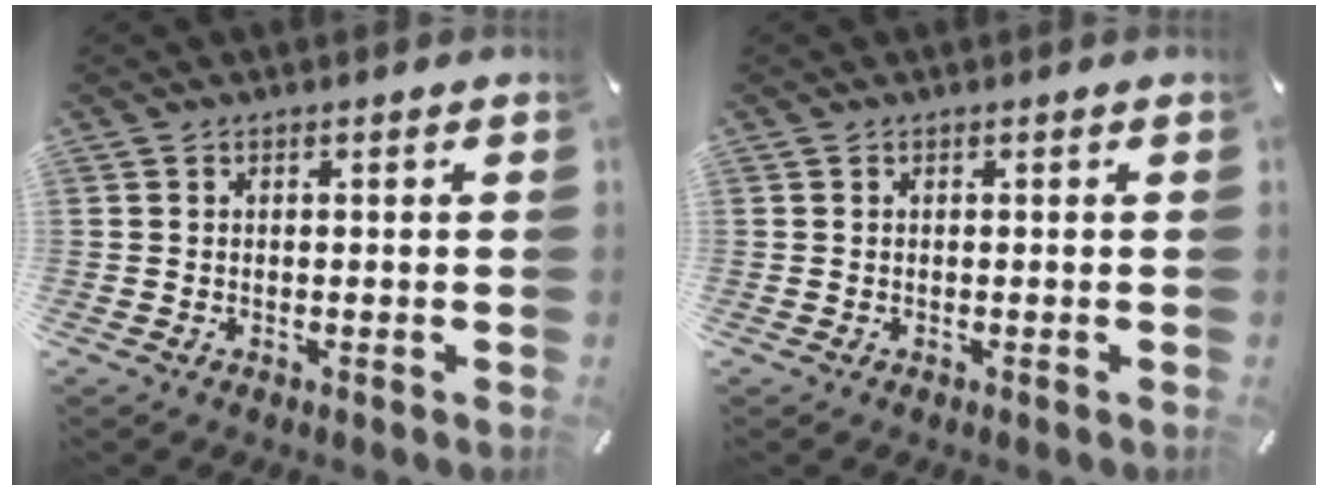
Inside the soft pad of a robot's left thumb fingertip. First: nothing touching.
{"total": 0.0}